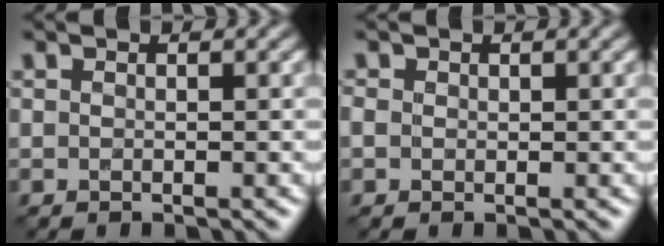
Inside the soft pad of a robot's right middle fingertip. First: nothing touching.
{"total": 0.6, "force": [-0.1, 0.6, 0.0], "torque": [-0.001, 0.008, 0.000]}